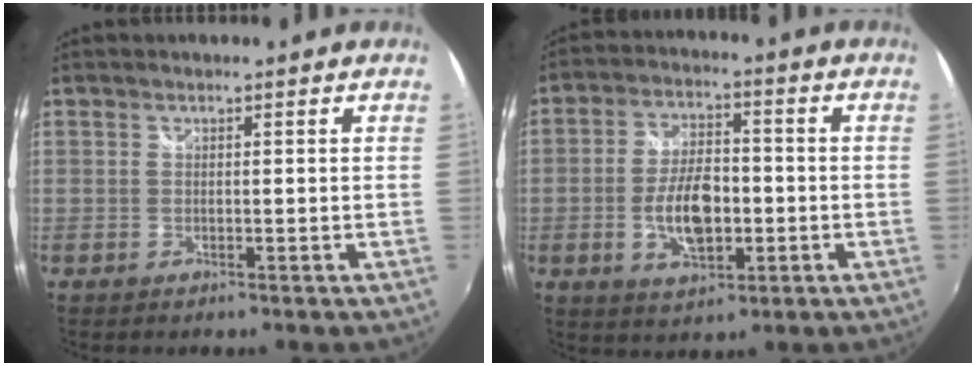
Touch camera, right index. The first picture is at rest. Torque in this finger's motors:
{"motor_torque": [1.77, 0.01, 0.59, 0.09]}